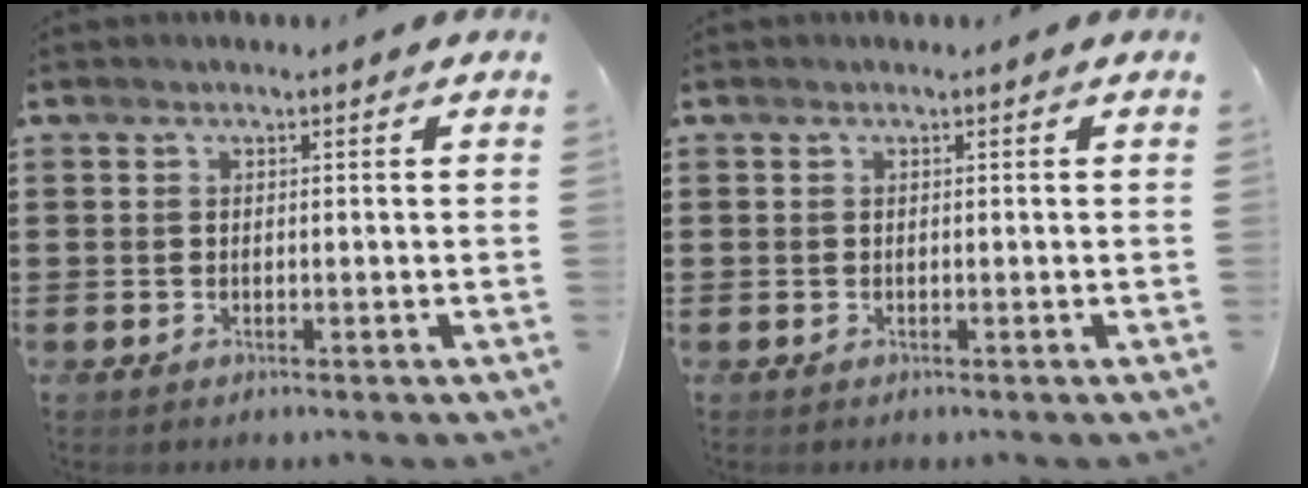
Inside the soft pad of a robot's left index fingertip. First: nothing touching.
{"total": 0.0}